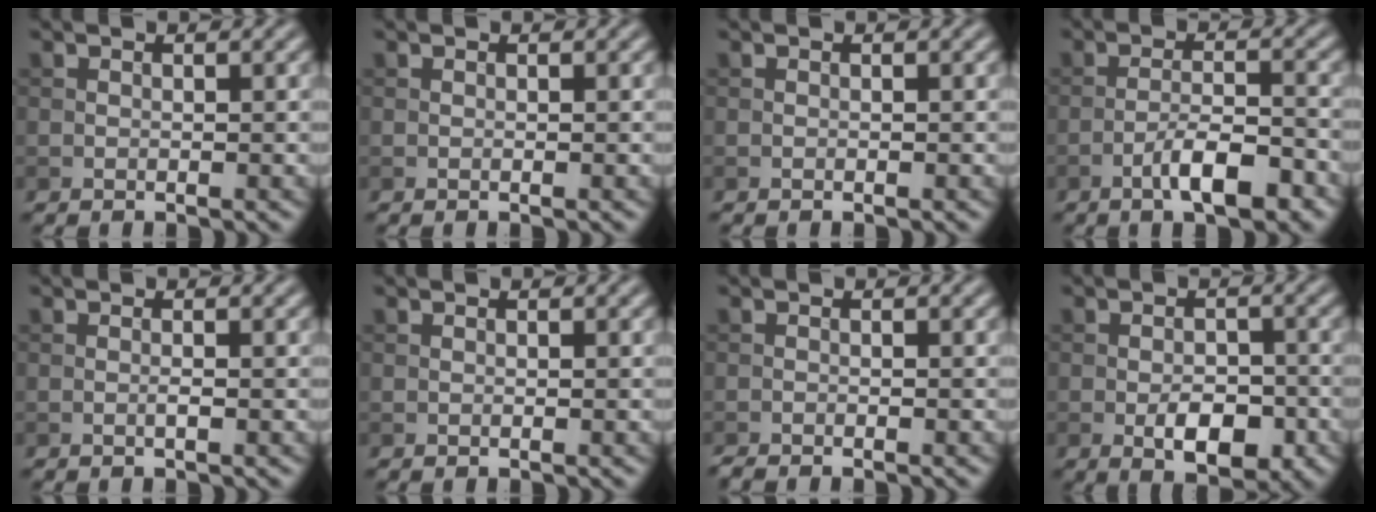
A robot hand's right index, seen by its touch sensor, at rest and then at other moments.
{"total": 0.0}
{"total": 0.0}
{"total": 5.0, "force": [-2.8, 1.3, 3.9], "torque": [-0.068, 0.007, -0.047]}
{"total": 0.6, "force": [-0.2, 0.0, 0.5], "torque": [-0.011, 0.000, -0.005]}
{"total": 0.0}
{"total": 1.2, "force": [-1.2, 0.0, 0.4], "torque": [-0.010, -0.003, -0.023]}
{"total": 4.8, "force": [-1.8, 2.5, 3.6], "torque": [-0.053, -0.003, -0.027]}